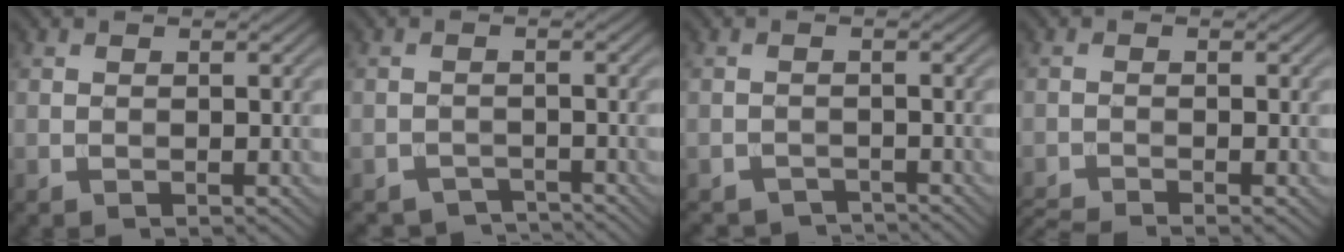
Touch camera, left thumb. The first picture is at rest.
{"total": 2.6, "force": [-2.5, 0.9, 0.4], "torque": [-0.002, 0.000, -0.044]}
{"total": 2.4, "force": [-2.3, 0.7, 0.3], "torque": [-0.001, 0.001, -0.041]}
{"total": 2.9, "force": [-2.5, 0.1, 1.4], "torque": [-0.028, -0.004, -0.053]}